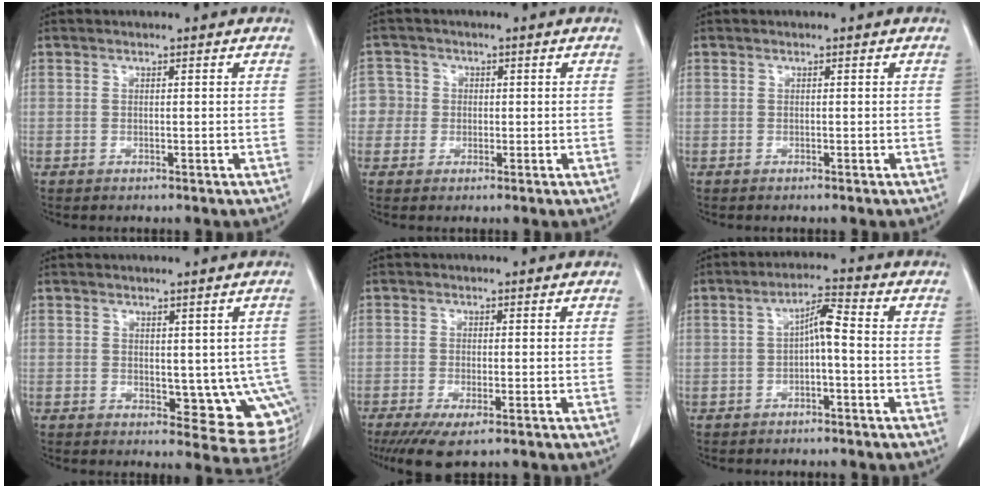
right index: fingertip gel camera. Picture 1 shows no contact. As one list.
[{"total": 3.9, "force": [-0.2, 3.9, -0.1], "torque": [0.016, 0.016, -0.007]}, {"total": 0.0}, {"total": 8.7, "force": [-0.4, 4.8, 7.3], "torque": [-0.063, -0.012, 0.004]}, {"total": 5.2, "force": [-3.3, 1.1, 3.8], "torque": [-0.066, -0.015, -0.053]}, {"total": 4.2, "force": [-0.5, 0.7, 4.1], "torque": [-0.070, 0.017, -0.007]}]